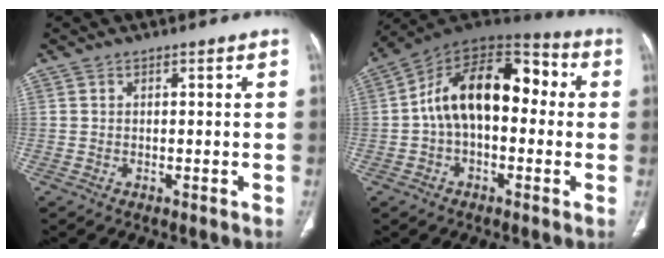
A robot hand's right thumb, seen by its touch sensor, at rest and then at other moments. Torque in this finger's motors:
{"motor_torque": [2.49, 2.52, 0.45, -0.23, 0.36]}